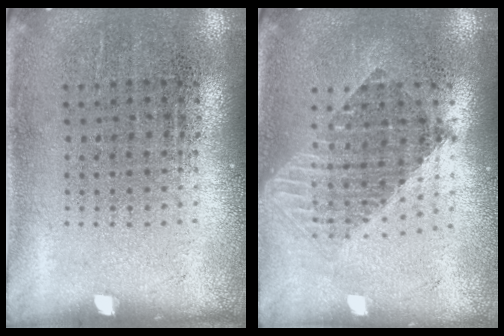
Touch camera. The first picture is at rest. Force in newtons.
{"total": 1.6, "press": 1.4, "slide": 0.9}